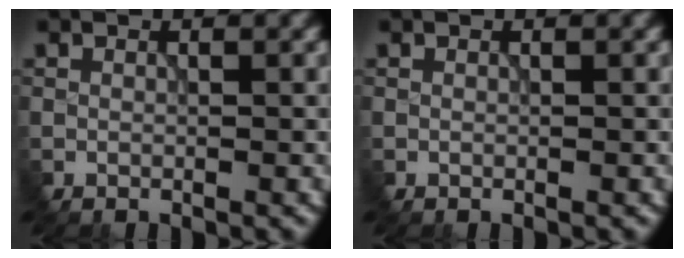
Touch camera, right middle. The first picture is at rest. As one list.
[{"total": 0.0}]